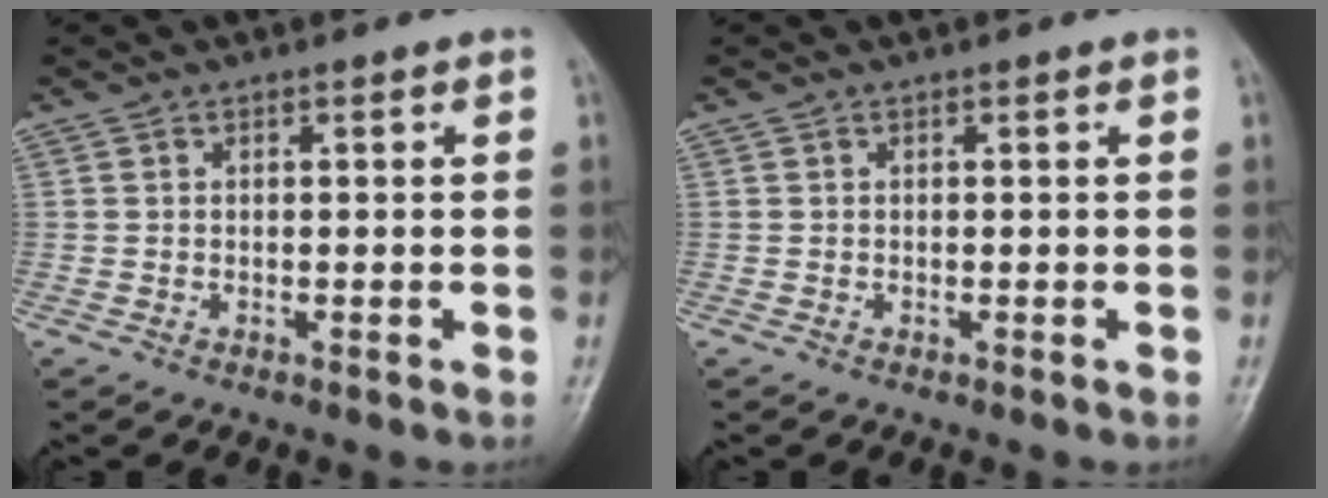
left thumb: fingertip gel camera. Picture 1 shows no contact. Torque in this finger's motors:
{"motor_torque": [0.00, 0.00, -0.01, -0.01, 0.00]}